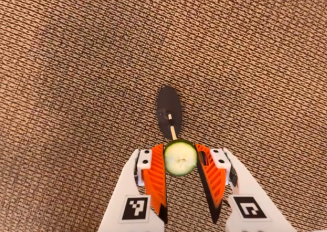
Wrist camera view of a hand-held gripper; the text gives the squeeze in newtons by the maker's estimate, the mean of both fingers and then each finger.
{"total": 7.0, "left": 7.1, "right": 7.0}